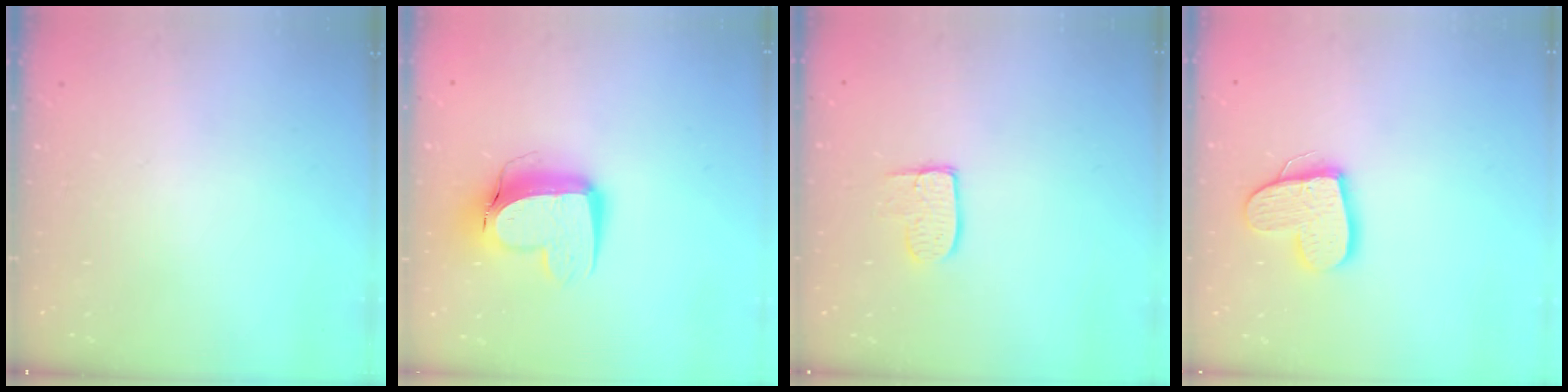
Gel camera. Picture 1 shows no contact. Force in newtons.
{"total": 12.0, "press": 12.0, "slide": 1.2}
{"total": 6.2, "press": 6.2, "slide": 0.4}
{"total": 13.7, "press": 13.6, "slide": 1.1}